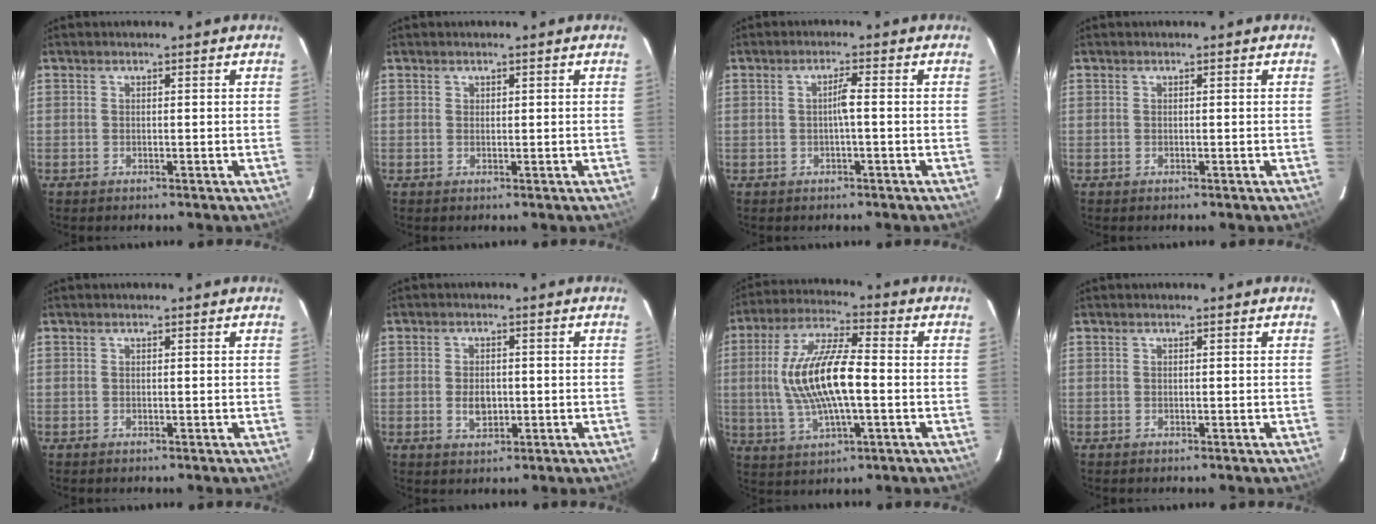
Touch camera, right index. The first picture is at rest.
{"total": 0.5, "force": [0.3, 0.4, 0.0], "torque": [0.002, 0.002, 0.004]}
{"total": 2.1, "force": [-0.4, -0.2, 2.1], "torque": [-0.038, 0.005, -0.007]}
{"total": 0.0}
{"total": 0.0}
{"total": 3.9, "force": [-0.6, 2.6, 2.8], "torque": [-0.052, -0.001, -0.008]}
{"total": 14.8, "force": [-0.8, 4.7, 14.0], "torque": [-0.279, 0.007, -0.012]}
{"total": 0.0}